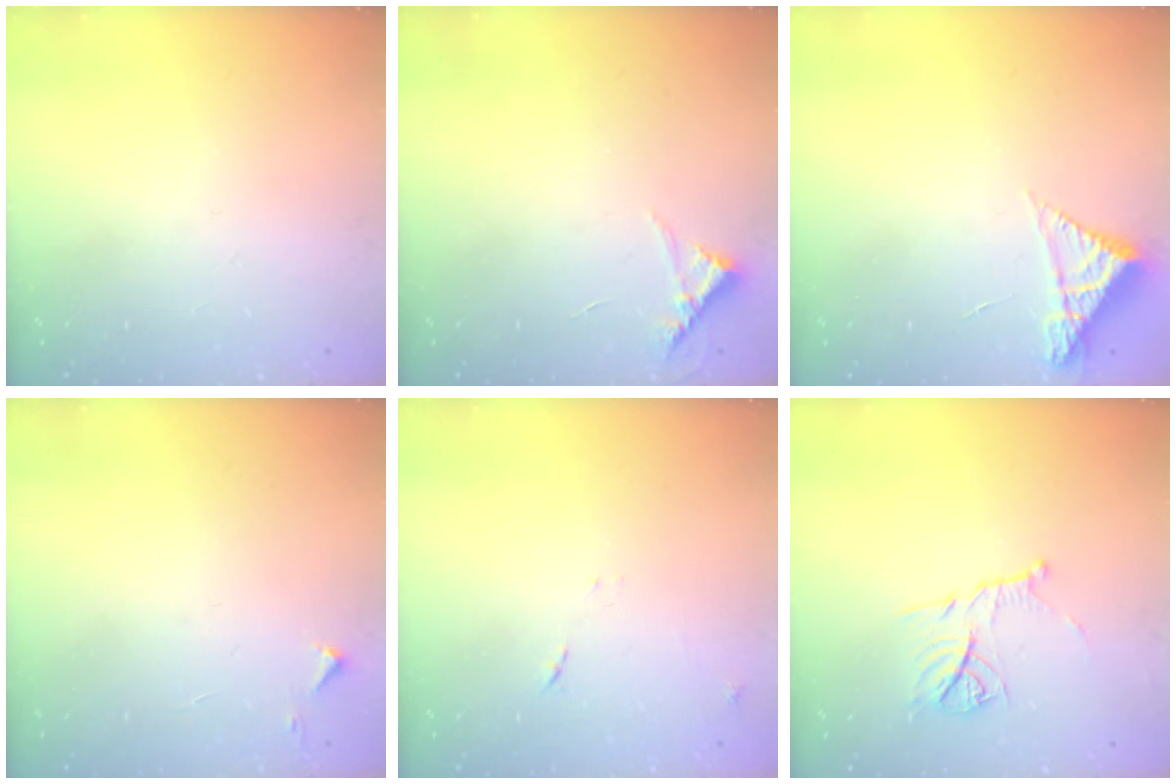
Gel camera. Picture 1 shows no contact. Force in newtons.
{"total": 5.0, "press": 5.0, "slide": 0.4}
{"total": 4.9, "press": 4.9, "slide": 0.4}
{"total": 2.8, "press": 2.8, "slide": 0.4}
{"total": 8.5, "press": 8.5, "slide": 0.7}
{"total": 10.3, "press": 10.3, "slide": 0.1}